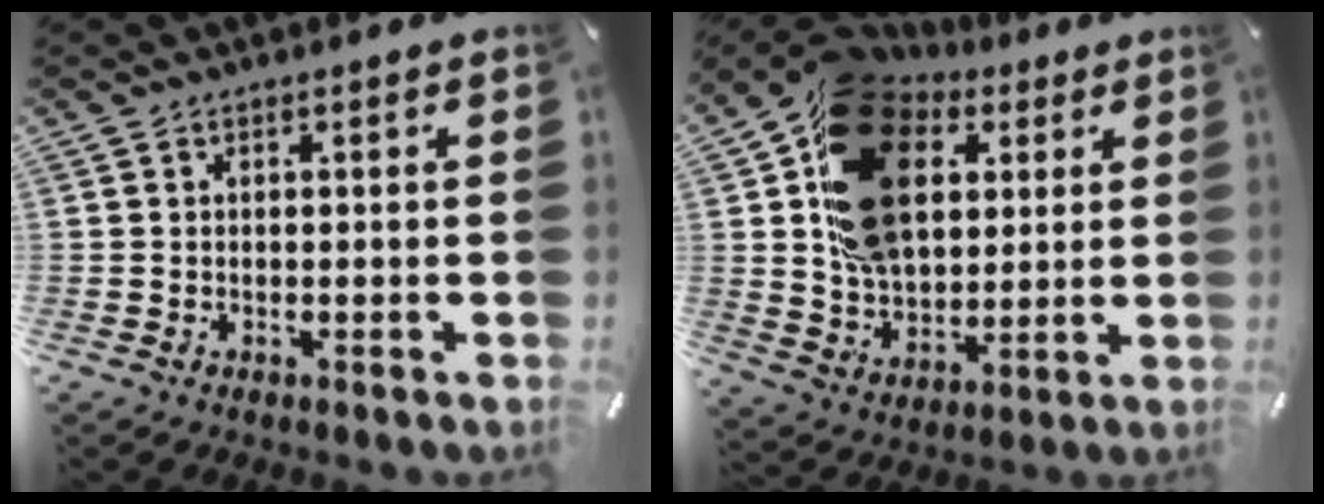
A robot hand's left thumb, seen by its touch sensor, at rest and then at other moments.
{"total": 21.2, "force": [7.0, 15.1, 13.0], "torque": [-0.239, -0.014, 0.130]}